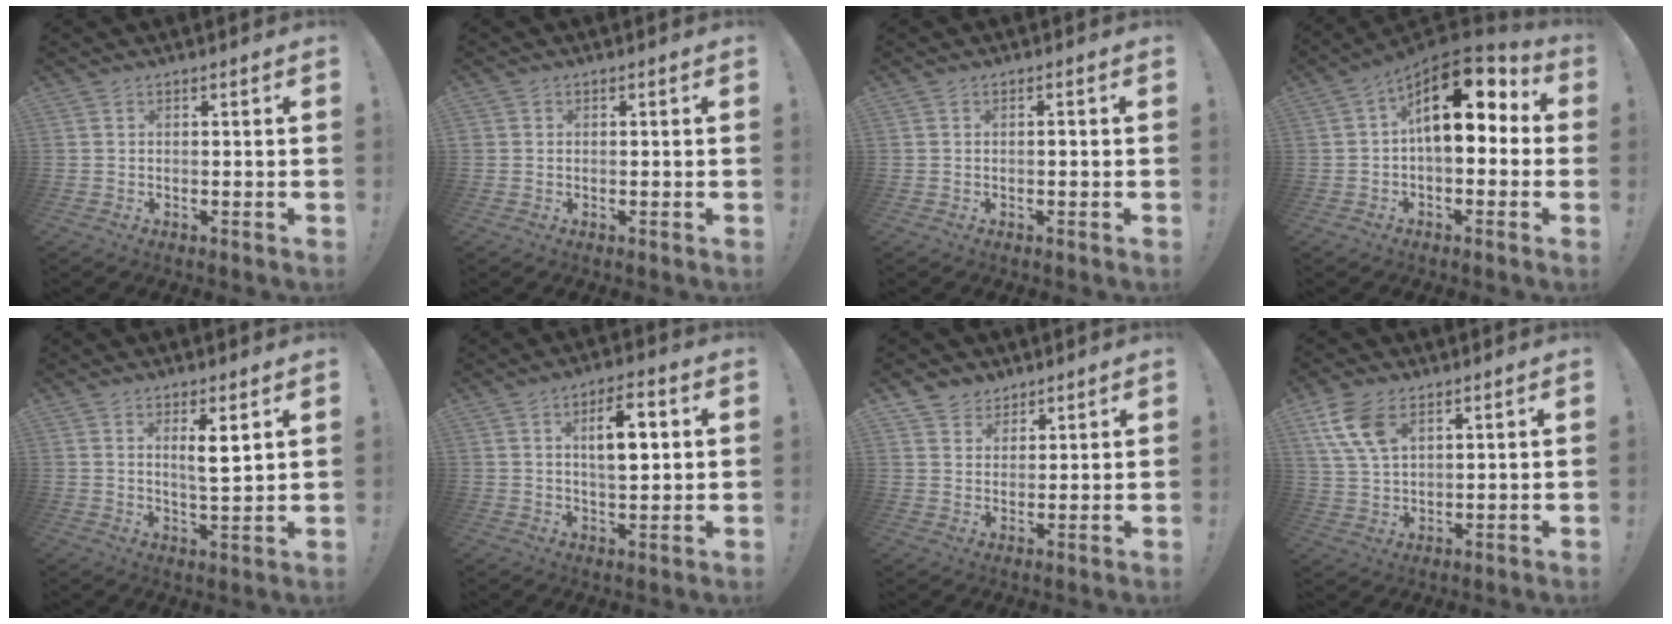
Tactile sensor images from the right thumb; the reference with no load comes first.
{"total": 0.7, "force": [0.0, 0.7, -0.1], "torque": [0.003, 0.001, 0.000]}
{"total": 0.6, "force": [-0.3, 0.1, 0.5], "torque": [-0.012, 0.001, -0.007]}
{"total": 17.0, "force": [4.5, 8.9, 13.8], "torque": [-0.206, -0.015, 0.077]}
{"total": 5.9, "force": [2.8, 0.8, 5.1], "torque": [-0.077, -0.019, 0.041]}
{"total": 9.7, "force": [2.6, 4.3, 8.3], "torque": [-0.114, -0.002, 0.037]}
{"total": 5.4, "force": [4.1, 3.6, 0.0], "torque": [0.001, -0.031, 0.079]}
{"total": 10.1, "force": [5.3, 5.5, 6.6], "torque": [-0.126, -0.015, 0.104]}